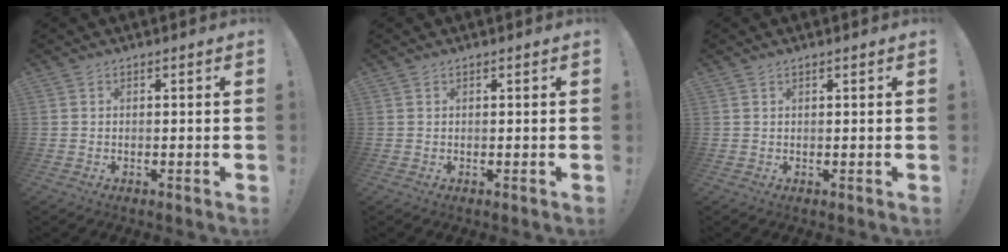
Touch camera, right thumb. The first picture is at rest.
{"total": 0.0}
{"total": 0.6, "force": [0.5, 0.0, 0.4], "torque": [-0.013, 0.003, 0.009]}